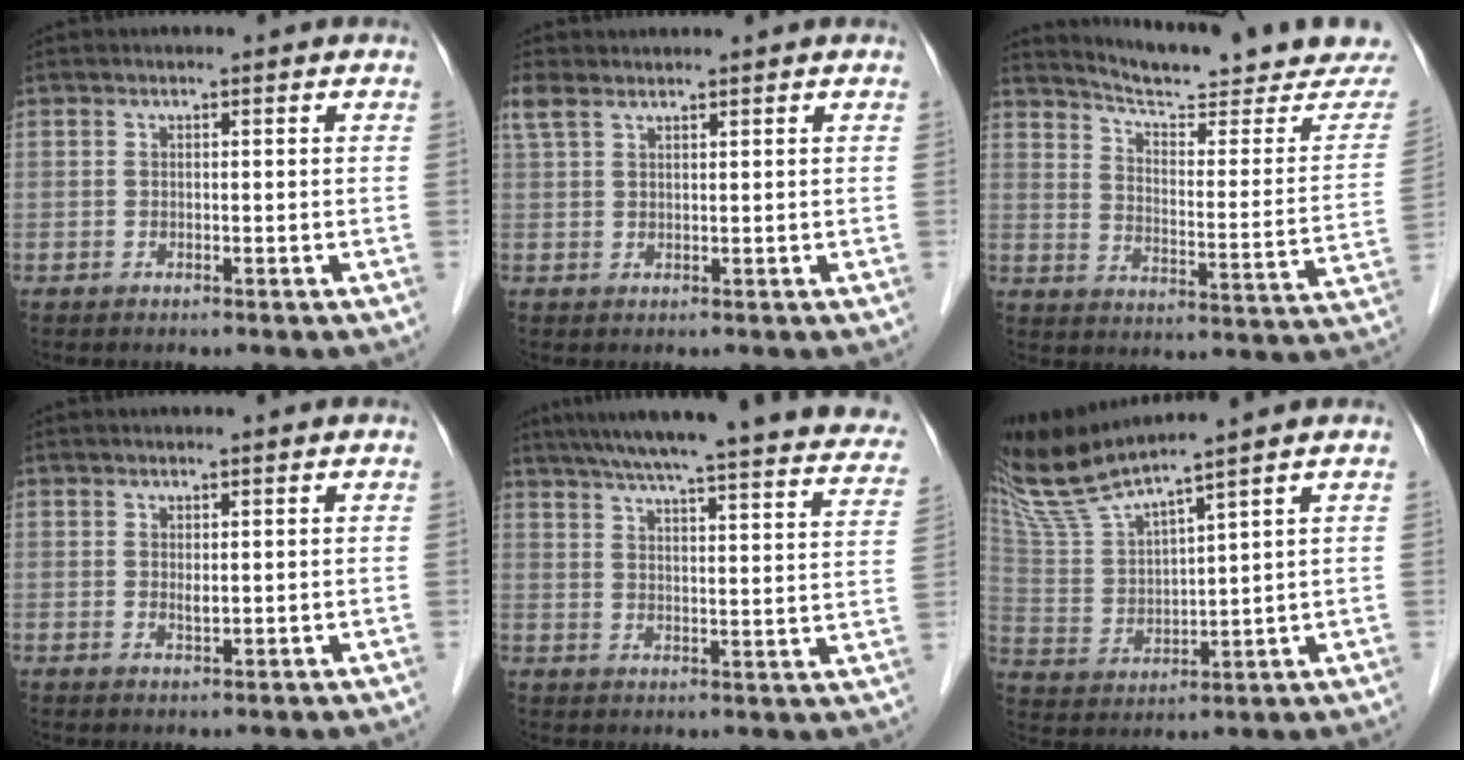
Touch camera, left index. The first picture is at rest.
{"total": 2.9, "force": [2.5, 0.8, 1.2], "torque": [-0.036, 0.026, 0.055]}
{"total": 18.9, "force": [17.8, 1.1, 6.4], "torque": [-0.088, -0.070, 0.231]}
{"total": 1.2, "force": [0.5, 0.3, 1.1], "torque": [-0.022, -0.002, 0.010]}
{"total": 30.2, "force": [26.5, 2.9, 14.2], "torque": [-0.209, -0.039, 0.318]}
{"total": 12.1, "force": [10.7, -1.2, 5.5], "torque": [-0.126, 0.002, 0.214]}